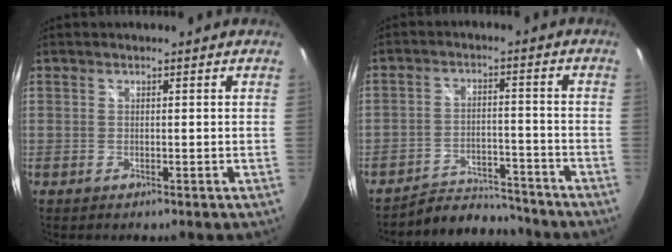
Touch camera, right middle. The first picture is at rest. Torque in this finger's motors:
{"motor_torque": [-0.74, -1.07, -0.94, -0.21]}